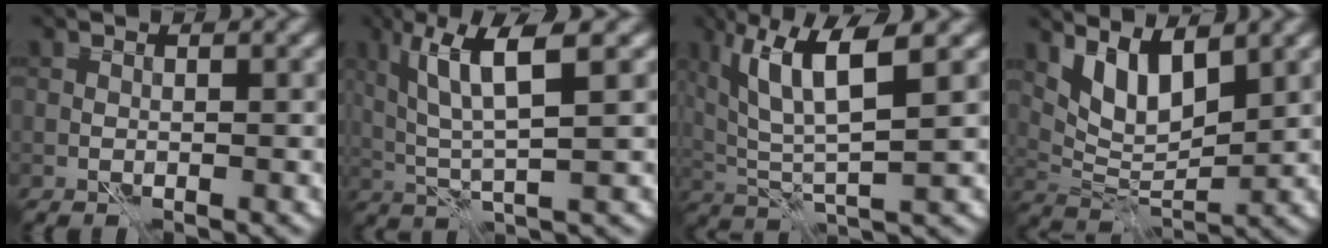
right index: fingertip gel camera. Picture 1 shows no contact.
{"total": 6.4, "force": [2.4, 1.0, 5.8], "torque": [-0.121, 0.005, 0.049]}
{"total": 7.3, "force": [3.4, 1.6, 6.3], "torque": [-0.130, 0.002, 0.067]}
{"total": 5.4, "force": [2.8, 2.5, 3.8], "torque": [-0.079, -0.013, 0.058]}